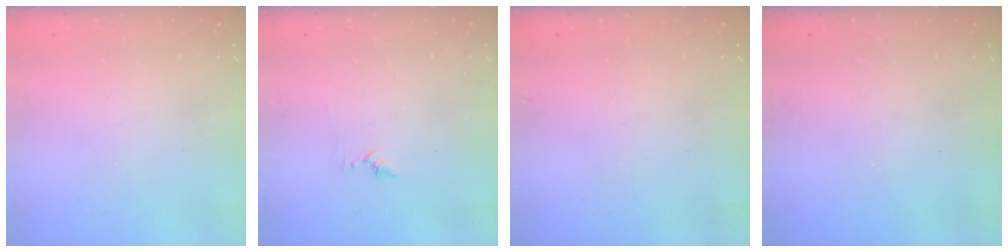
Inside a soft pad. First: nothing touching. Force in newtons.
{"total": 4.4, "press": 4.4, "slide": 0.4}
{"total": 0.0}
{"total": 0.0}